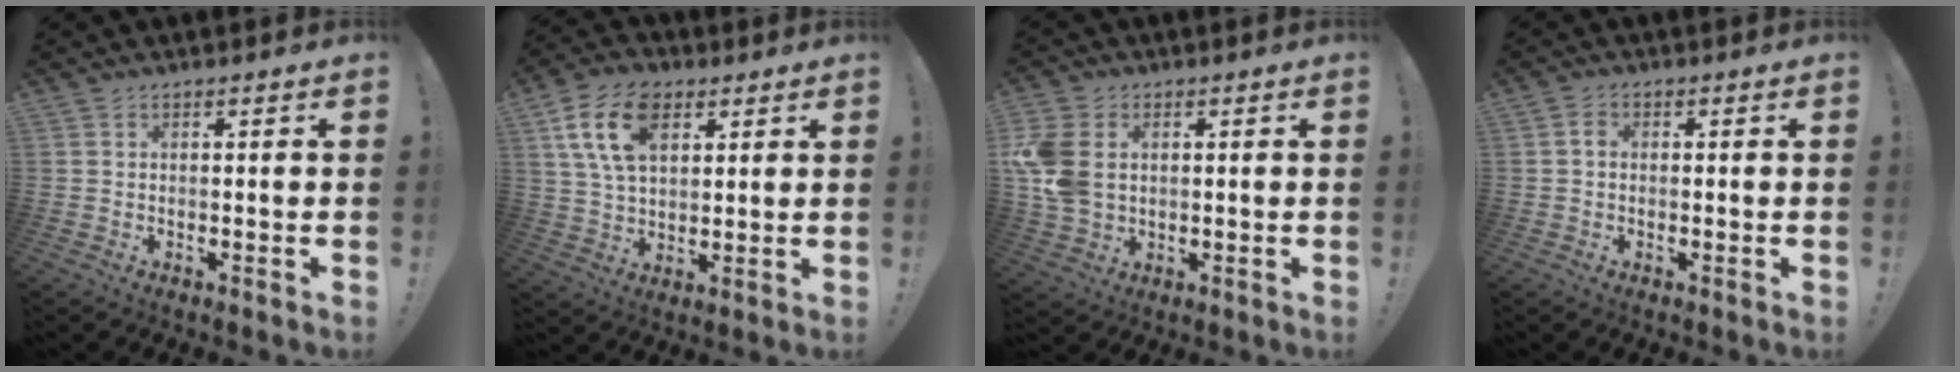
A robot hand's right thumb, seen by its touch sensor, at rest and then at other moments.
{"total": 15.1, "force": [6.5, 9.6, 9.7], "torque": [-0.178, -0.006, 0.120]}
{"total": 12.4, "force": [1.8, 9.2, 8.1], "torque": [-0.172, 0.000, 0.038]}
{"total": 2.0, "force": [-0.1, 1.5, 1.2], "torque": [-0.015, 0.004, -0.005]}